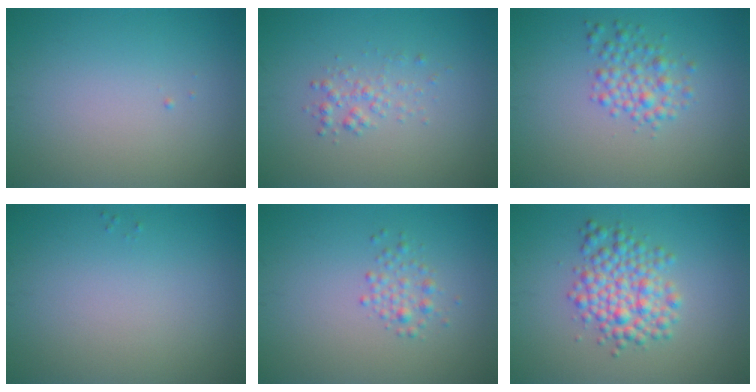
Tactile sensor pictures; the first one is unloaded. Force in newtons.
{"total": 1.4, "press": 1.4, "slide": 0.1}
{"total": 2.6, "press": 2.6, "slide": 0.1}
{"total": 0.0}
{"total": 2.2, "press": 2.2, "slide": 0.0}
{"total": 4.5, "press": 4.5, "slide": 0.1}